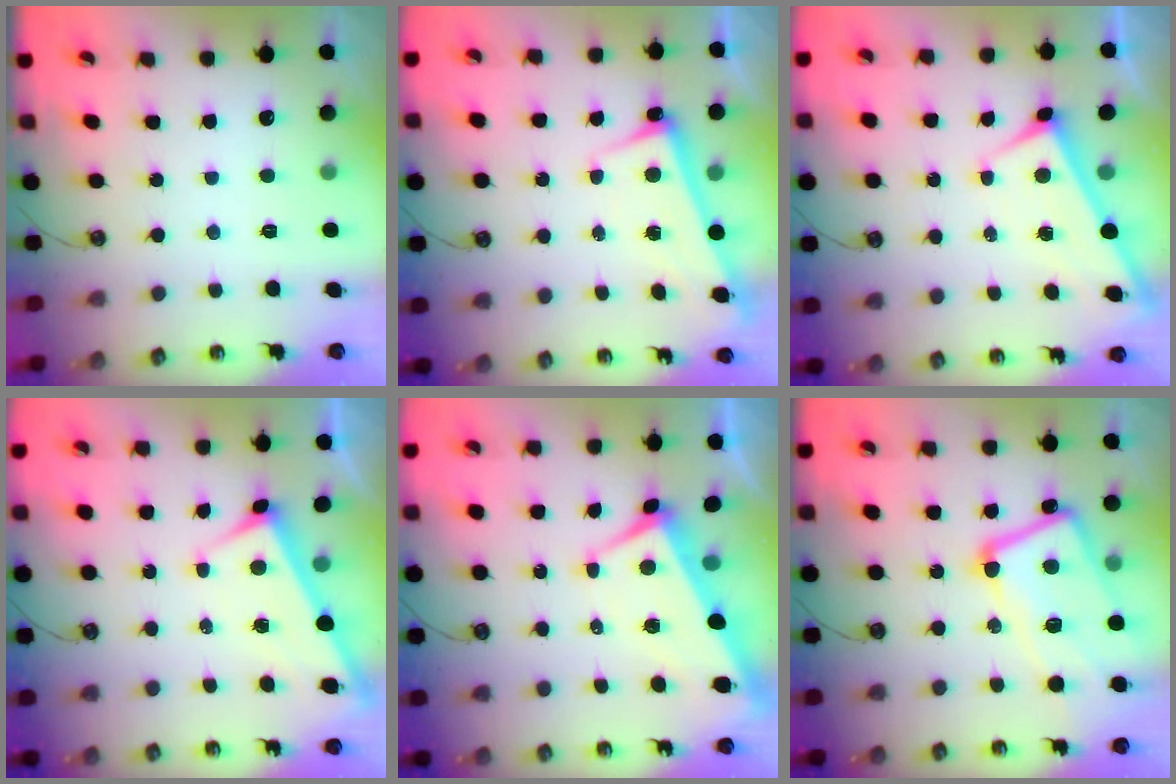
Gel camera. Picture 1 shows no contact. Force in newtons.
{"total": 2.6, "press": 2.5, "slide": 0.7}
{"total": 1.9, "press": 1.9, "slide": 0.2}
{"total": 3.2, "press": 3.2, "slide": 0.1}
{"total": 1.4, "press": 1.0, "slide": 1.0}
{"total": 12.9, "press": 12.7, "slide": 2.1}